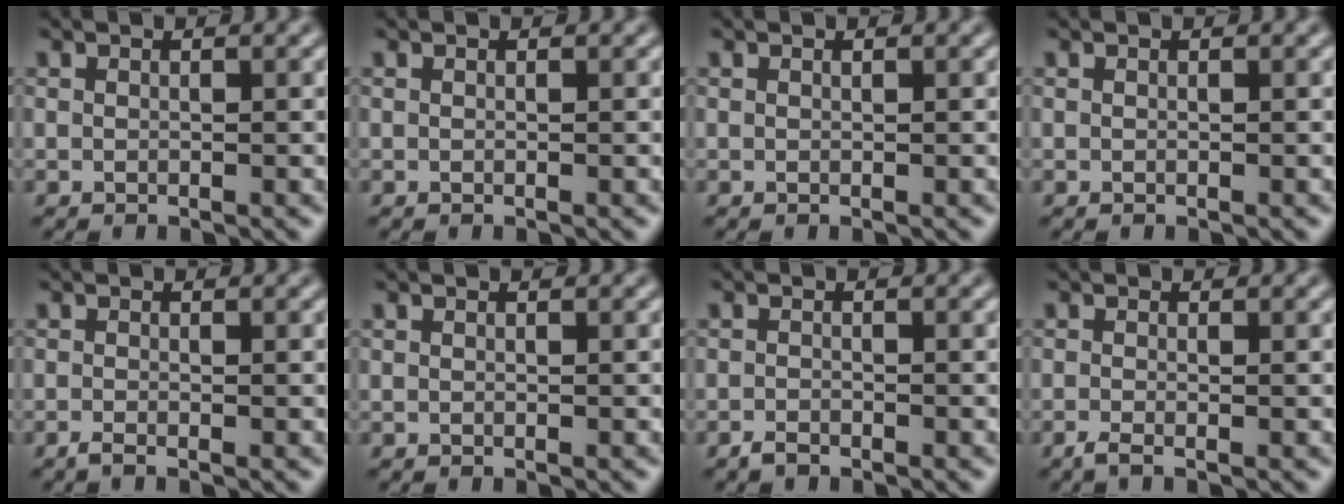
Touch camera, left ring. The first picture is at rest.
{"total": 0.0}
{"total": 0.0}
{"total": 0.0}
{"total": 0.9, "force": [-0.6, 0.1, 0.6], "torque": [-0.012, -0.004, -0.015]}
{"total": 0.0}
{"total": 1.0, "force": [-0.8, 0.4, 0.4], "torque": [-0.006, 0.000, -0.018]}
{"total": 1.2, "force": [-0.8, 0.2, 0.9], "torque": [-0.020, -0.007, -0.020]}